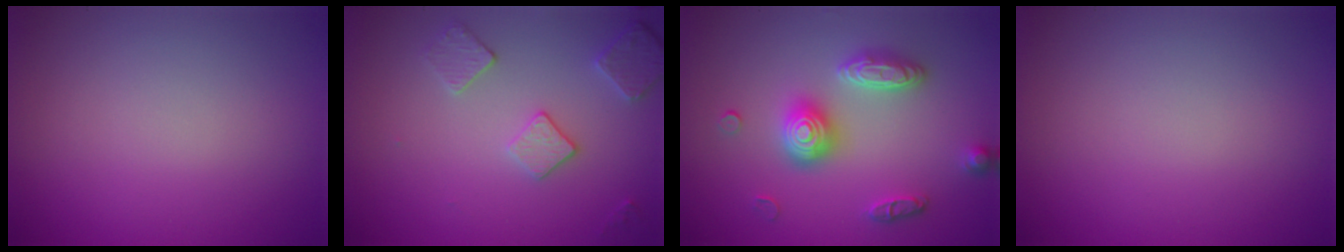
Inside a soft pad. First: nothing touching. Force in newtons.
{"total": 2.7, "press": 2.7, "slide": 0.7}
{"total": 3.7, "press": 3.5, "slide": 1.3}
{"total": 0.0}